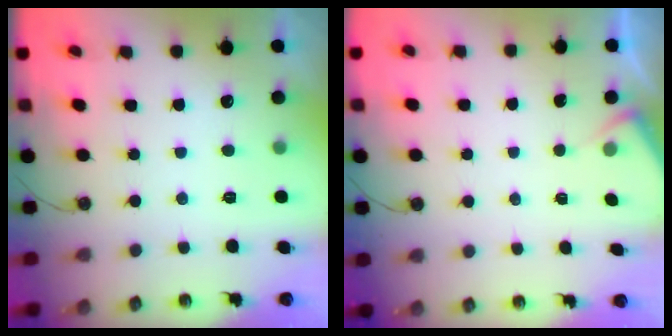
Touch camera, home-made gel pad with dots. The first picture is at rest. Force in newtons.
{"total": 3.4, "press": 3.3, "slide": 0.4}